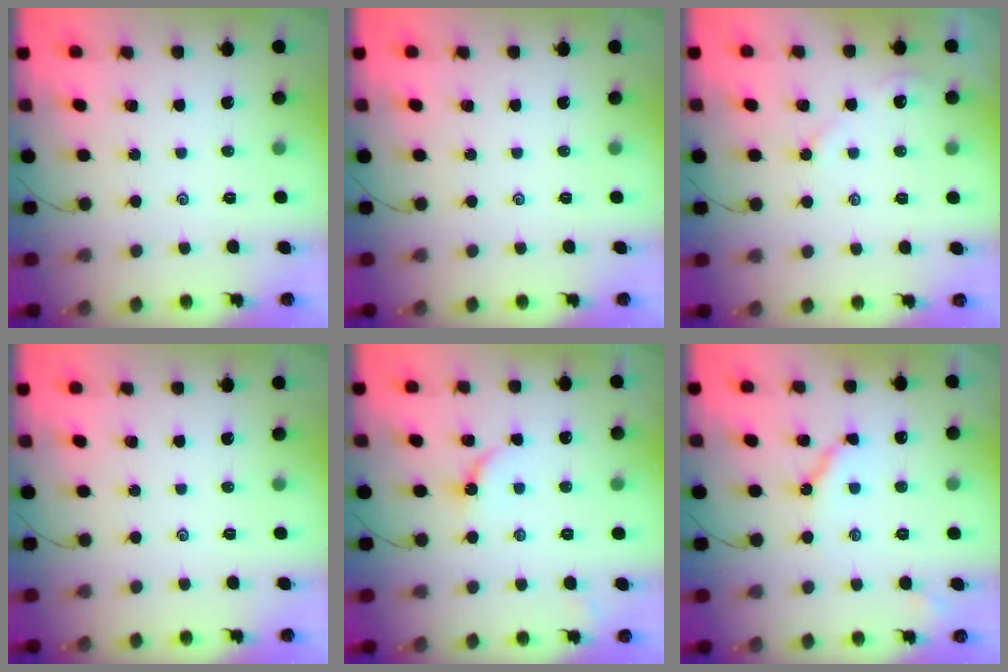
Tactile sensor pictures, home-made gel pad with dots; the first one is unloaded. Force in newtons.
{"total": 0.0}
{"total": 3.3, "press": 3.3, "slide": 0.4}
{"total": 0.0}
{"total": 3.7, "press": 3.7, "slide": 0.4}
{"total": 6.0, "press": 5.9, "slide": 0.7}